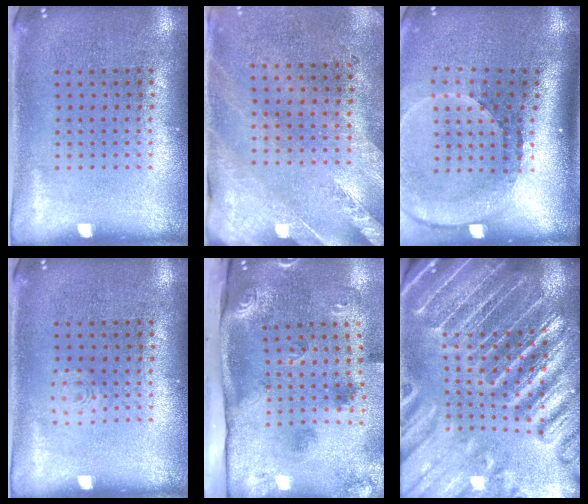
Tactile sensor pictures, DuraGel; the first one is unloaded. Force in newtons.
{"total": 2.4, "press": 2.1, "slide": 1.3}
{"total": 2.7, "press": 1.8, "slide": 1.9}
{"total": 0.5, "press": 0.5, "slide": 0.2}
{"total": 3.4, "press": 2.1, "slide": 2.6}
{"total": 4.9, "press": 4.4, "slide": 2.3}